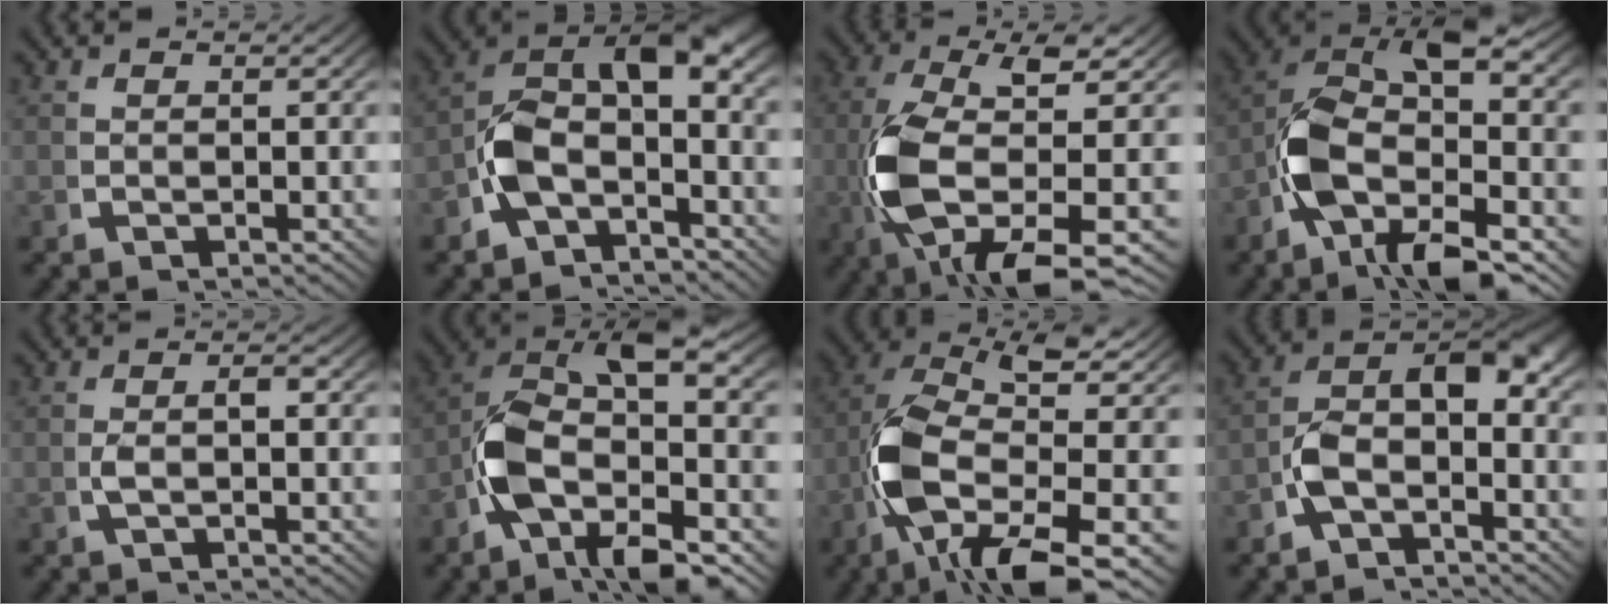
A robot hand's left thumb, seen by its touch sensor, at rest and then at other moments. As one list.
[{"total": 10.0, "force": [-1.1, 6.3, 7.7], "torque": [-0.147, -0.012, -0.022]}, {"total": 13.1, "force": [-1.8, 6.4, 11.3], "torque": [-0.265, -0.043, 0.002]}, {"total": 13.7, "force": [-0.9, 7.7, 11.3], "torque": [-0.229, -0.023, -0.009]}, {"total": 1.6, "force": [-0.3, 0.5, 1.5], "torque": [-0.036, 0.003, -0.002]}, {"total": 12.5, "force": [-0.6, 6.9, 10.3], "torque": [-0.209, -0.017, -0.007]}, {"total": 14.8, "force": [-1.9, 8.0, 12.3], "torque": [-0.271, -0.051, -0.001]}, {"total": 9.0, "force": [-1.2, 6.0, 6.6], "torque": [-0.111, -0.001, -0.031]}]